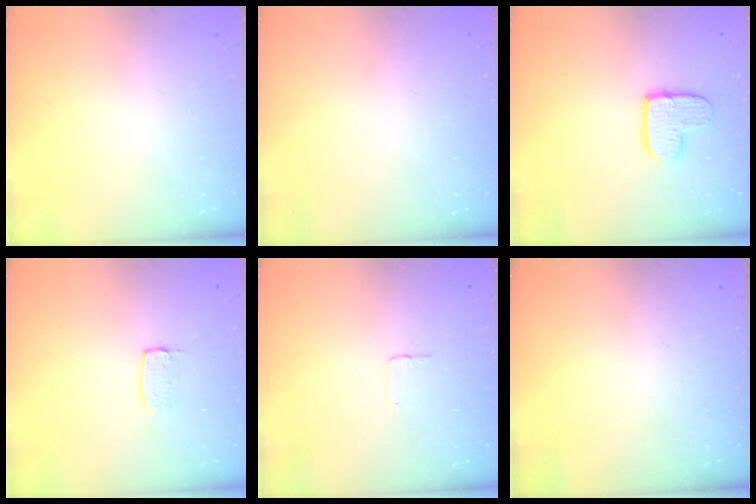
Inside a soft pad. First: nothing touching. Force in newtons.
{"total": 0.0}
{"total": 9.4, "press": 9.3, "slide": 0.7}
{"total": 3.4, "press": 3.4, "slide": 0.1}
{"total": 2.5, "press": 2.5, "slide": 0.1}
{"total": 0.0}